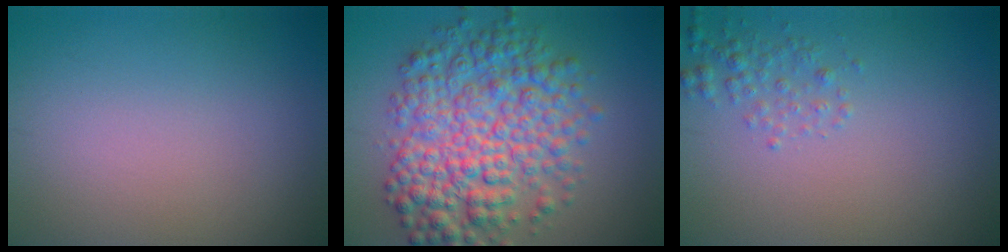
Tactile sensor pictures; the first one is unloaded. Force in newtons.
{"total": 8.6, "press": 8.6, "slide": 0.1}
{"total": 1.6, "press": 1.6, "slide": 0.1}